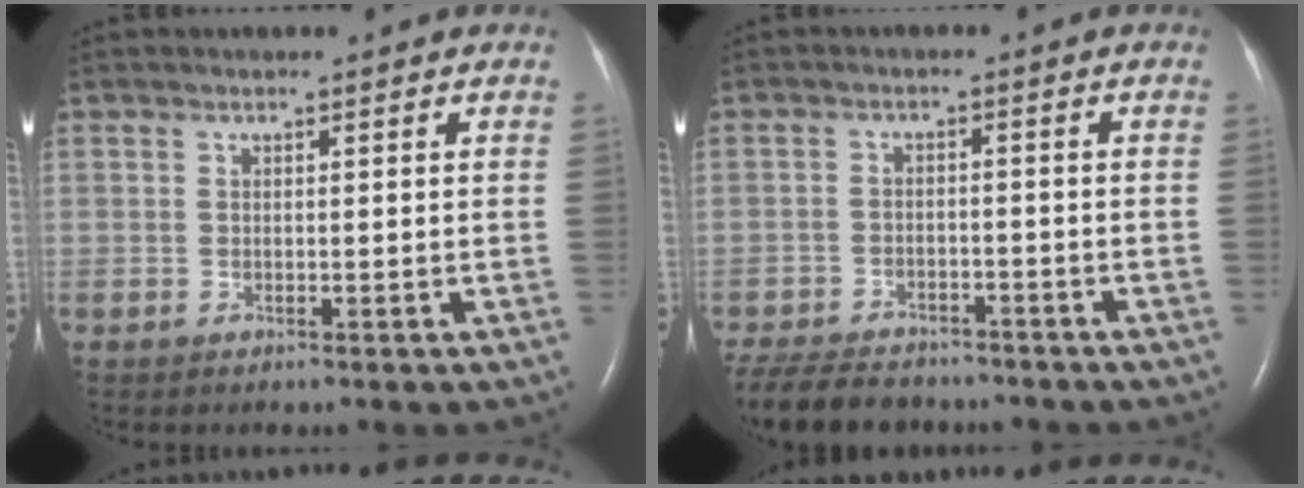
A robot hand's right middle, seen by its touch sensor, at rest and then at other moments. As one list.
[{"total": 11.6, "force": [-9.9, 4.3, 4.4], "torque": [-0.094, -0.013, -0.147]}]